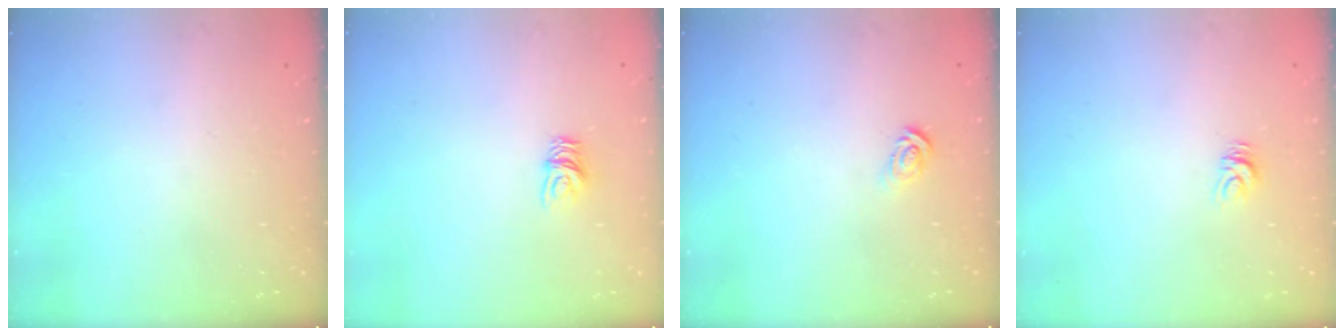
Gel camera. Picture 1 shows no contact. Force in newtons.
{"total": 7.2, "press": 7.2, "slide": 0.5}
{"total": 3.1, "press": 3.1, "slide": 0.2}
{"total": 3.9, "press": 3.9, "slide": 0.2}